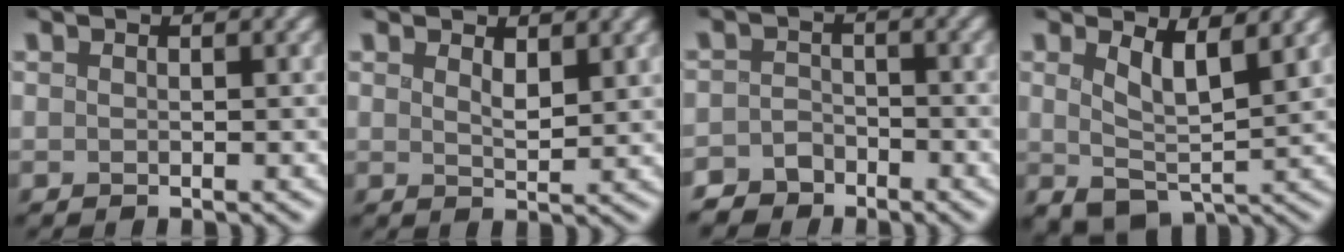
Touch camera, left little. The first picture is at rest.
{"total": 1.6, "force": [0.9, 0.6, 1.1], "torque": [-0.021, -0.005, 0.021]}
{"total": 4.0, "force": [-3.1, 2.5, 0.1], "torque": [0.032, 0.001, -0.052]}
{"total": 3.4, "force": [1.6, 1.4, 2.7], "torque": [-0.061, -0.010, 0.033]}